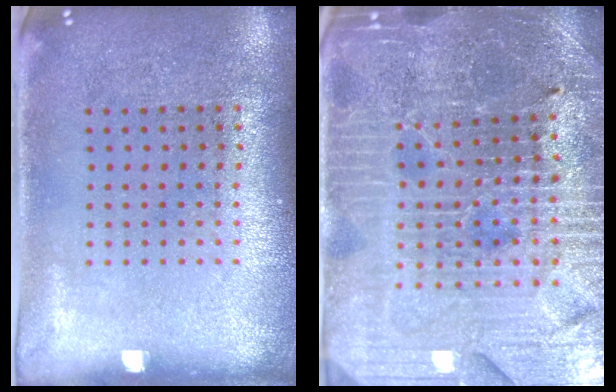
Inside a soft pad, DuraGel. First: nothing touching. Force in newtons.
{"total": 4.8, "press": 4.5, "slide": 1.6}